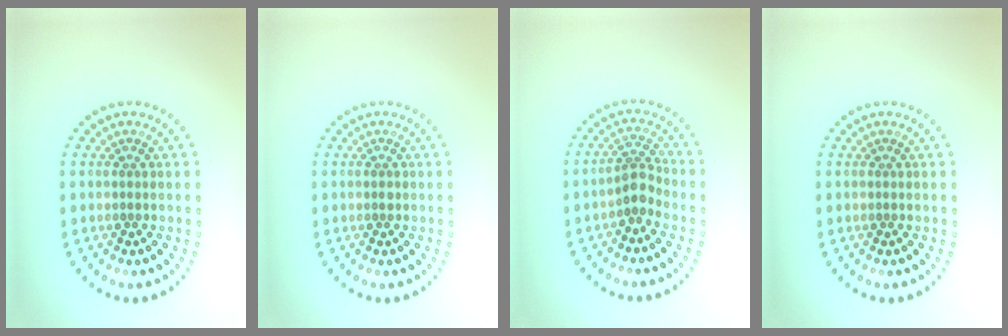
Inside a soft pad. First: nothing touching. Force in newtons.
{"total": 0.5, "press": 0.5, "slide": 0.1}
{"total": 2.5, "press": 1.9, "slide": 1.6}
{"total": 0.0}